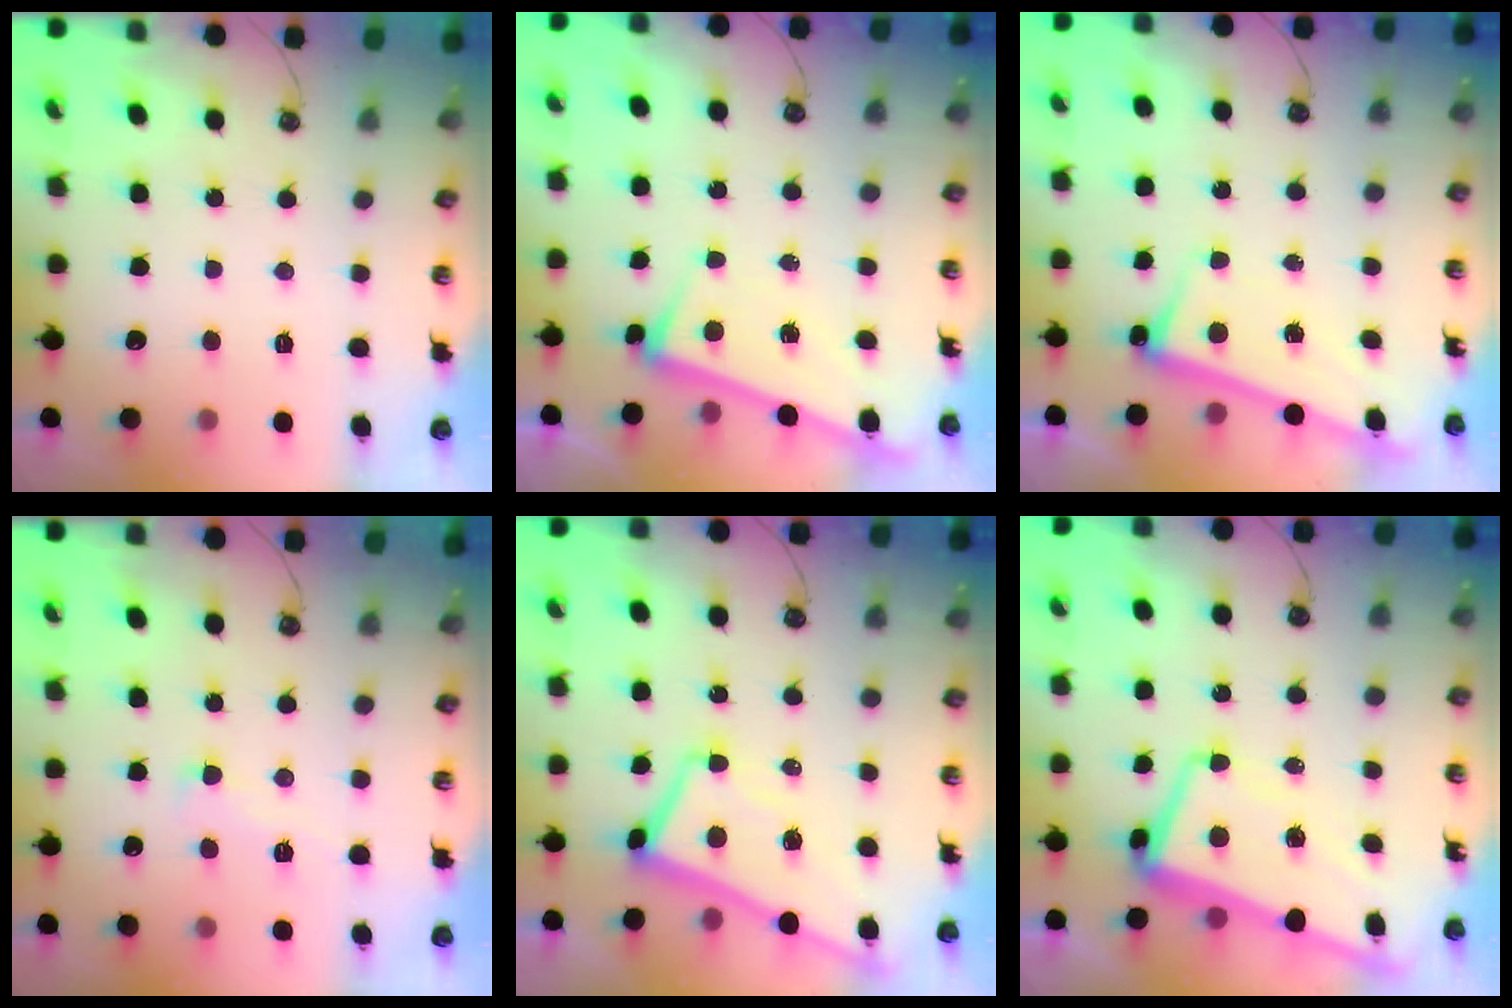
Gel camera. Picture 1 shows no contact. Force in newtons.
{"total": 1.6, "press": 1.5, "slide": 0.5}
{"total": 2.6, "press": 2.5, "slide": 0.8}
{"total": 1.3, "press": 1.3, "slide": 0.2}
{"total": 5.8, "press": 5.7, "slide": 0.8}
{"total": 2.6, "press": 2.4, "slide": 1.1}